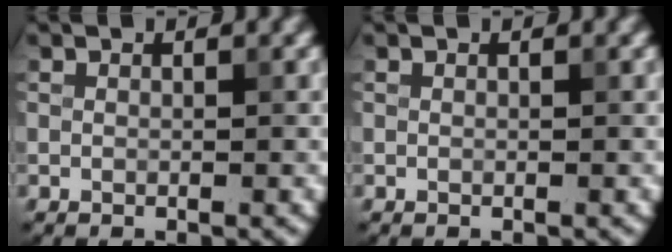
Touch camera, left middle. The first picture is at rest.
{"total": 0.0}